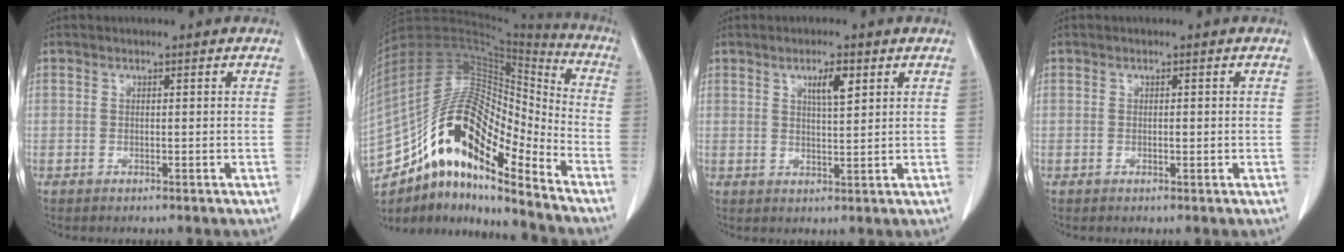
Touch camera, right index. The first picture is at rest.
{"total": 20.6, "force": [-13.0, 5.7, 14.9], "torque": [-0.294, 0.036, -0.224]}
{"total": 3.9, "force": [1.9, 0.7, 3.4], "torque": [-0.059, 0.000, 0.034]}
{"total": 0.7, "force": [-0.1, 0.3, 0.7], "torque": [-0.013, 0.000, -0.001]}